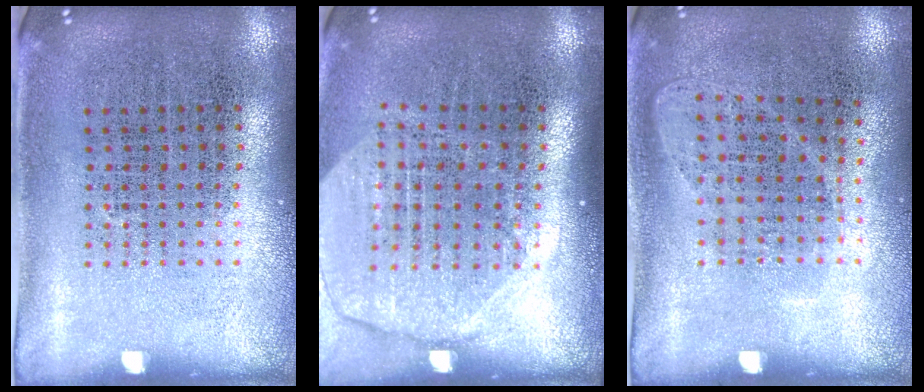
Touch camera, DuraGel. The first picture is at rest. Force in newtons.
{"total": 2.0, "press": 1.8, "slide": 1.0}
{"total": 1.0, "press": 0.9, "slide": 0.5}